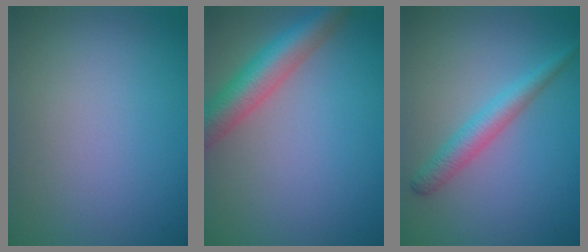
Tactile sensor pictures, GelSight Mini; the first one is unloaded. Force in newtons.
{"total": 5.8, "press": 5.8, "slide": 0.4}
{"total": 2.7, "press": 2.7, "slide": 0.1}